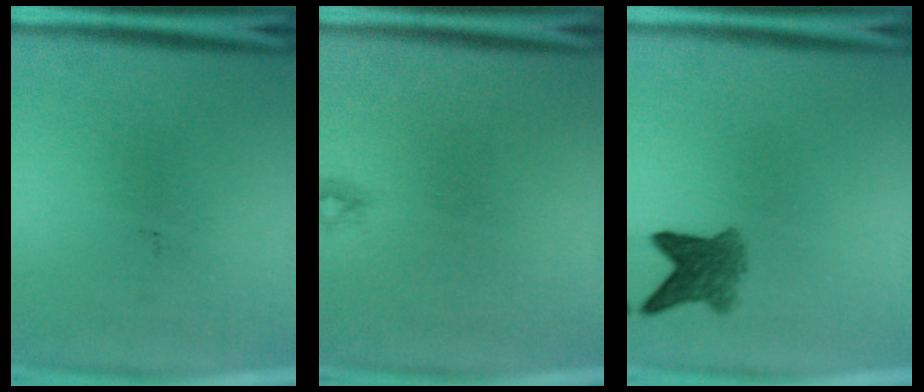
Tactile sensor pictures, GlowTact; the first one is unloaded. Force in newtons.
{"total": 0.6}
{"total": 4.6}